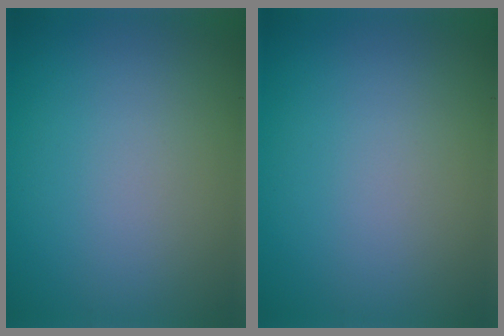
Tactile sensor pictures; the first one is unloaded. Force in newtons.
{"total": 0.0}